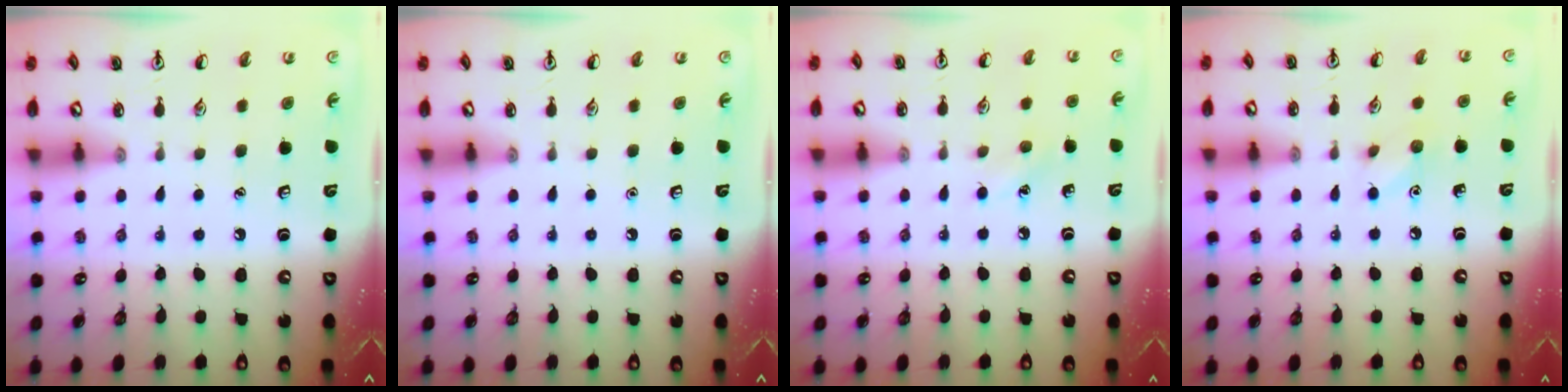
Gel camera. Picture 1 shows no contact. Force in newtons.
{"total": 0.0}
{"total": 5.1, "press": 4.8, "slide": 1.5}
{"total": 5.2, "press": 5.0, "slide": 1.7}